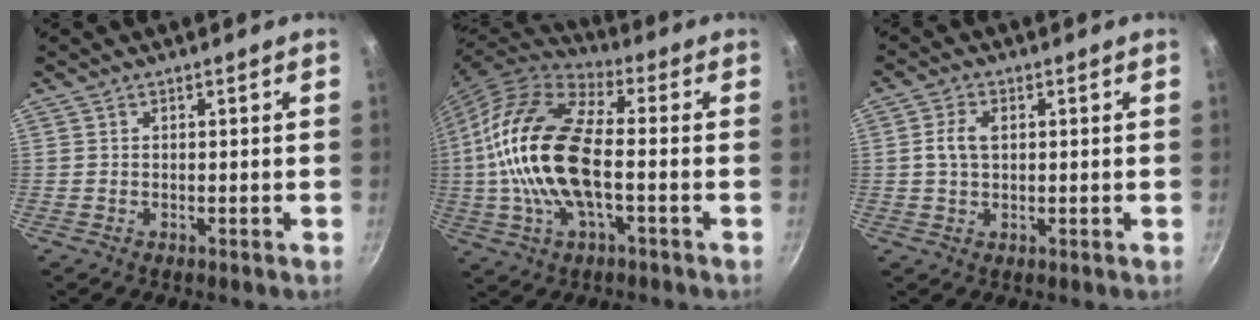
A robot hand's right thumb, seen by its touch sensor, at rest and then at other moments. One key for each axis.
{"total": 20.1, "fx": -1.6, "fy": 8.9, "fz": 18.0, "tx": -0.376, "ty": 0.026, "tz": -0.033}
{"total": 4.3, "fx": 0.6, "fy": 2.7, "fz": 3.2, "tx": -0.070, "ty": 0.006, "tz": 0.011}